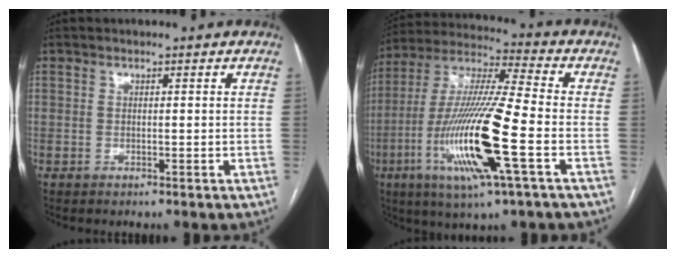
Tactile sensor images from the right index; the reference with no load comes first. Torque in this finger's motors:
{"motor_torque": [2.14, 0.00, 1.05, 0.21]}